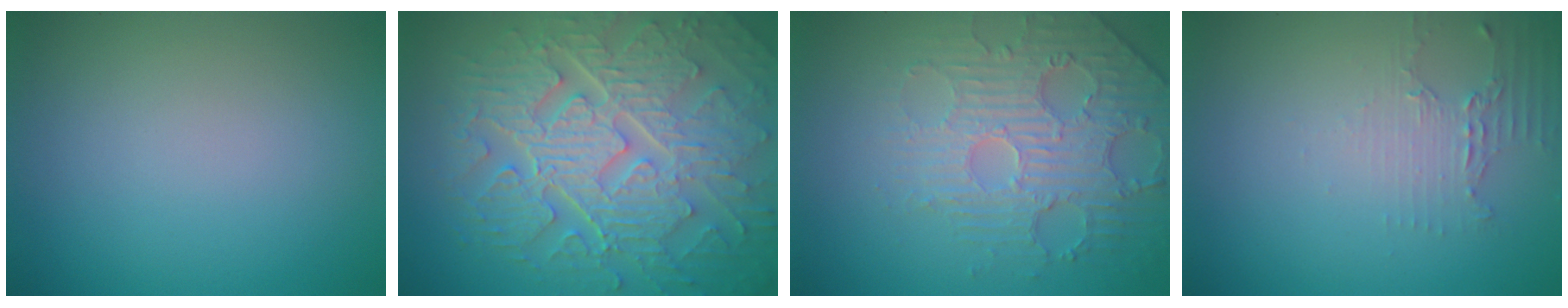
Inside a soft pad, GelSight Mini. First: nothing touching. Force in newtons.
{"total": 10.6, "press": 7.0, "slide": 7.9}
{"total": 4.7, "press": 3.7, "slide": 2.8}
{"total": 2.0, "press": 1.5, "slide": 1.3}